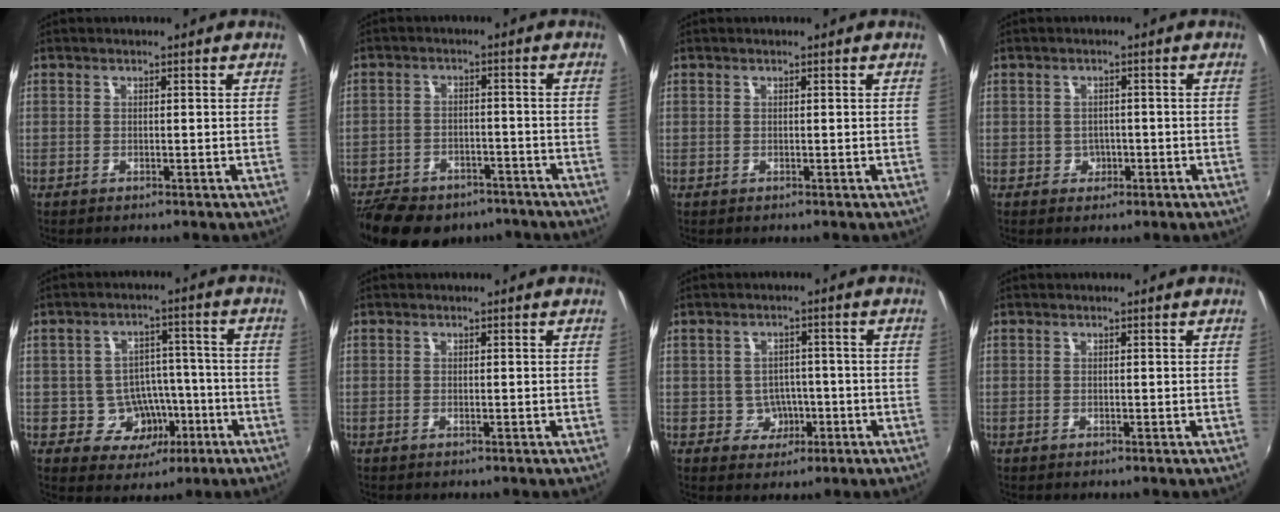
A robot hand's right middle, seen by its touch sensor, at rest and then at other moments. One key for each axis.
{"total": 17.9, "fx": -13.2, "fy": 9.2, "fz": 7.9, "tx": -0.185, "ty": -0.009, "tz": -0.186}
{"total": 0.0}
{"total": 2.7, "fx": -0.8, "fy": 2.5, "fz": 0.6, "tx": -0.011, "ty": 0.004, "tz": -0.007}
{"total": 8.7, "fx": -3.2, "fy": 7.4, "fz": 3.3, "tx": -0.066, "ty": 0.027, "tz": -0.023}
{"total": 0.0}
{"total": 4.6, "fx": -1.4, "fy": 4.2, "fz": 1.0, "tx": -0.026, "ty": 0.014, "tz": -0.008}
{"total": 0.0}